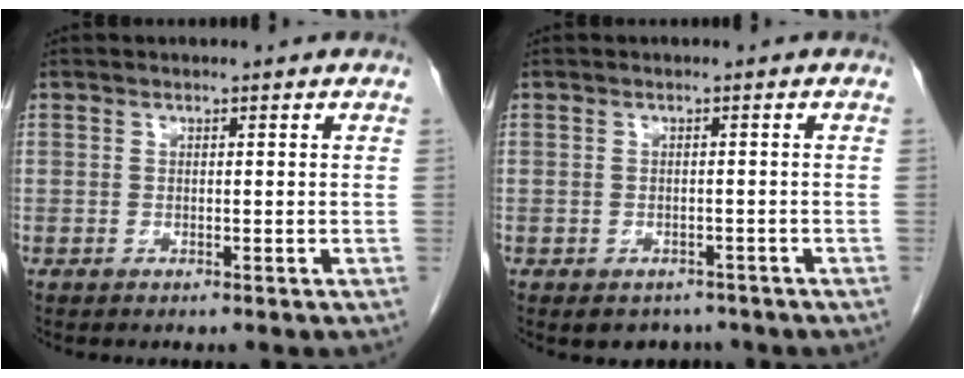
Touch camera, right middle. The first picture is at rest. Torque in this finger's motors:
{"motor_torque": [0.01, -0.01, 0.00, 0.00]}